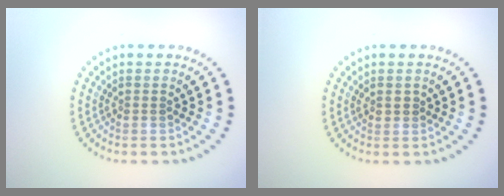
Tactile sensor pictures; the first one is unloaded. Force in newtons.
{"total": 0.5, "press": 0.4, "slide": 0.3}